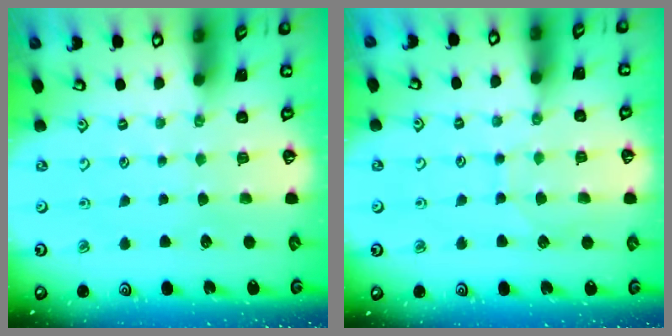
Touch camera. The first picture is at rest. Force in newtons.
{"total": 6.1, "press": 6.1, "slide": 0.6}